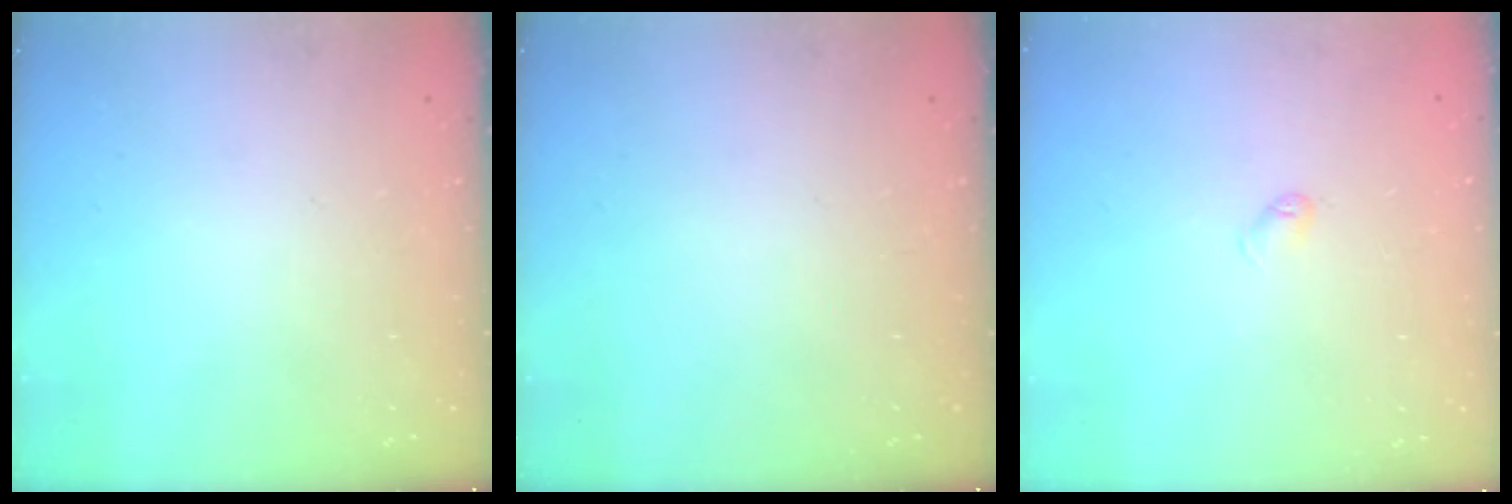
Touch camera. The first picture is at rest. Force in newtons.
{"total": 0.0}
{"total": 2.9, "press": 2.8, "slide": 0.5}